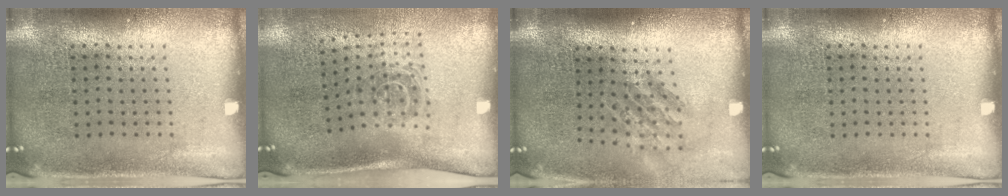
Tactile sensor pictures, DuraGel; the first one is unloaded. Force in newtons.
{"total": 1.8, "press": 1.2, "slide": 1.3}
{"total": 1.6, "press": 1.2, "slide": 1.1}
{"total": 0.0}